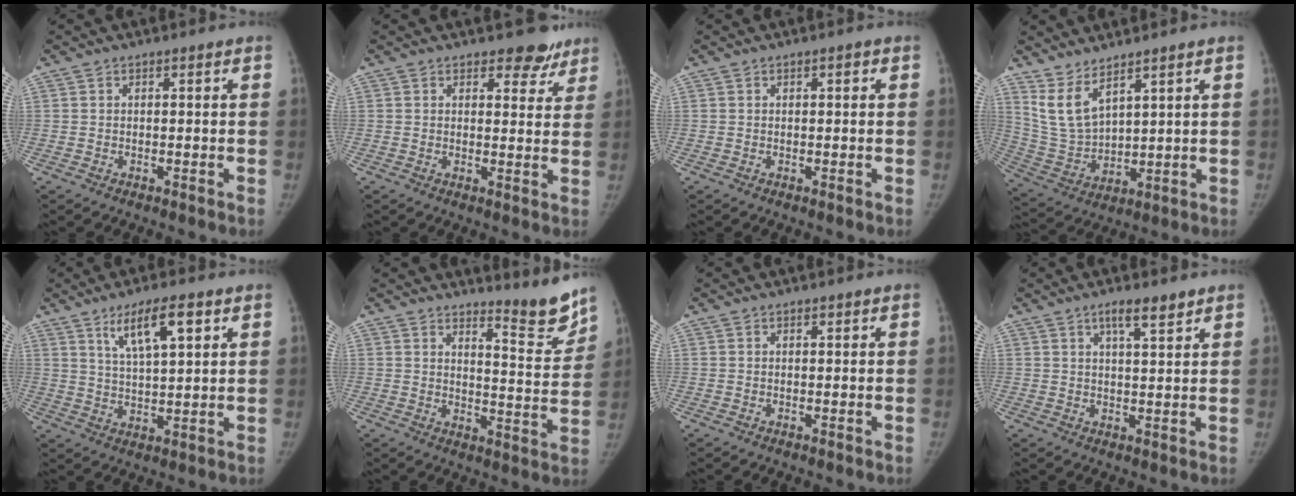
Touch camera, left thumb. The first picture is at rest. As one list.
[{"total": 5.2, "force": [4.1, 2.9, 1.5], "torque": [0.017, -0.026, 0.046]}, {"total": 0.6, "force": [0.1, 0.3, 0.5], "torque": [0.000, 0.004, 0.000]}, {"total": 8.4, "force": [5.9, 2.9, 5.2], "torque": [-0.099, -0.041, 0.144]}, {"total": 8.7, "force": [4.5, 2.3, 7.1], "torque": [-0.117, -0.018, 0.083]}, {"total": 8.8, "force": [8.1, 1.0, 3.4], "torque": [-0.027, -0.084, 0.115]}, {"total": 0.0}, {"total": 4.7, "force": [3.2, 1.0, 3.3], "torque": [-0.046, -0.017, 0.052]}]